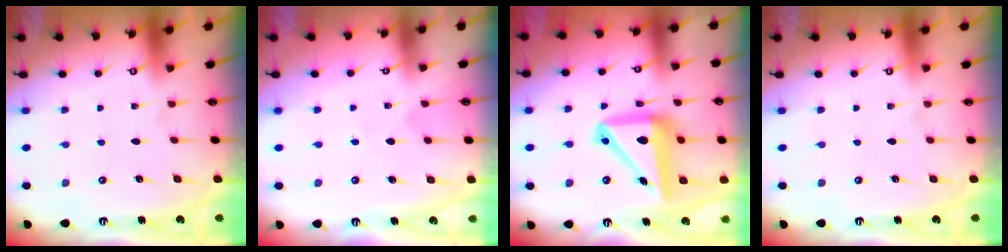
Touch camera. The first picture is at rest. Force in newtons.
{"total": 3.2, "press": 3.2, "slide": 0.2}
{"total": 15.6, "press": 15.4, "slide": 2.4}
{"total": 0.0}